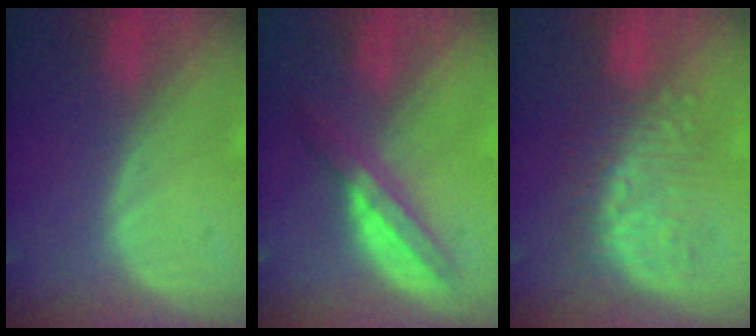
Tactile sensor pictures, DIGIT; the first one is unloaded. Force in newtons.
{"total": 5.6, "press": 5.2, "slide": 1.9}
{"total": 8.9, "press": 8.4, "slide": 2.9}